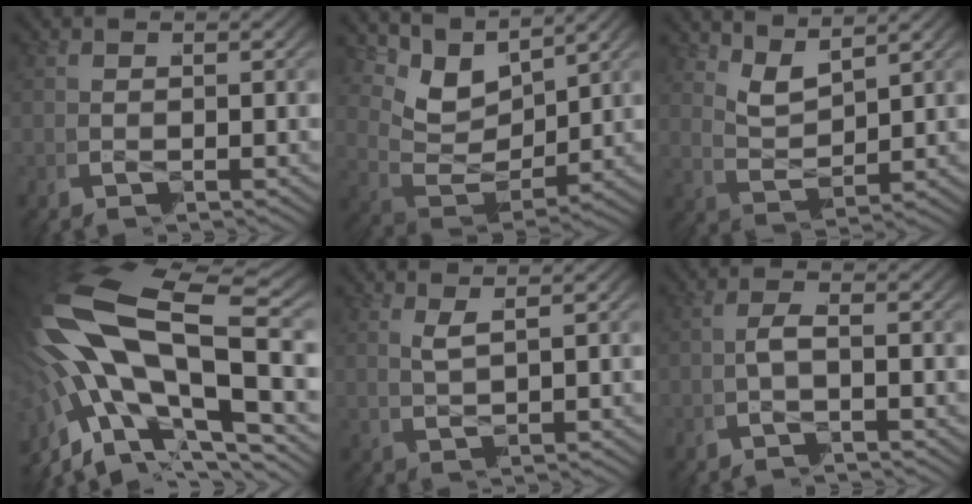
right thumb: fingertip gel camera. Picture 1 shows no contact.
{"total": 6.1, "force": [1.3, 4.3, 4.2], "torque": [-0.094, -0.023, 0.033]}
{"total": 3.8, "force": [2.2, 1.9, 2.4], "torque": [-0.054, -0.008, 0.043]}
{"total": 11.8, "force": [-1.3, 6.3, 9.9], "torque": [-0.221, -0.022, -0.010]}
{"total": 1.7, "force": [1.5, -0.4, 0.7], "torque": [-0.006, 0.013, 0.031]}
{"total": 1.6, "force": [-0.3, 0.3, 1.5], "torque": [-0.027, 0.008, -0.014]}